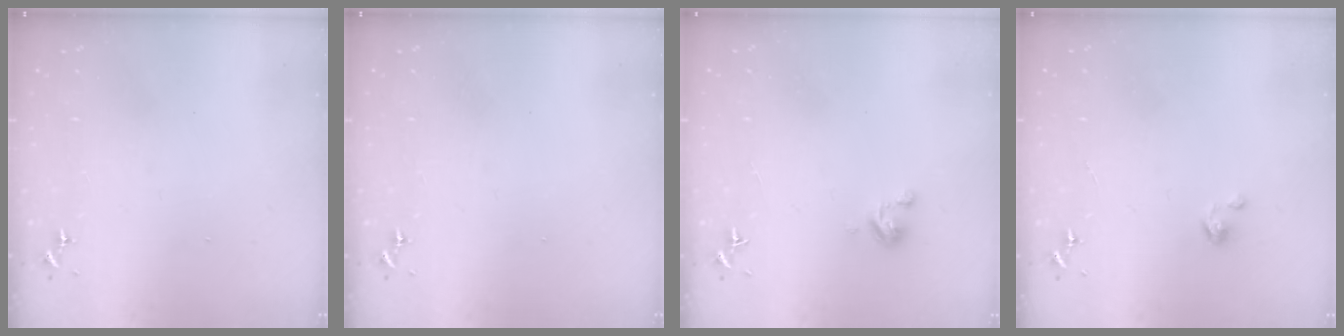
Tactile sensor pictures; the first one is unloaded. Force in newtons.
{"total": 0.0}
{"total": 3.1, "press": 3.1, "slide": 0.3}
{"total": 3.4, "press": 3.4, "slide": 0.2}